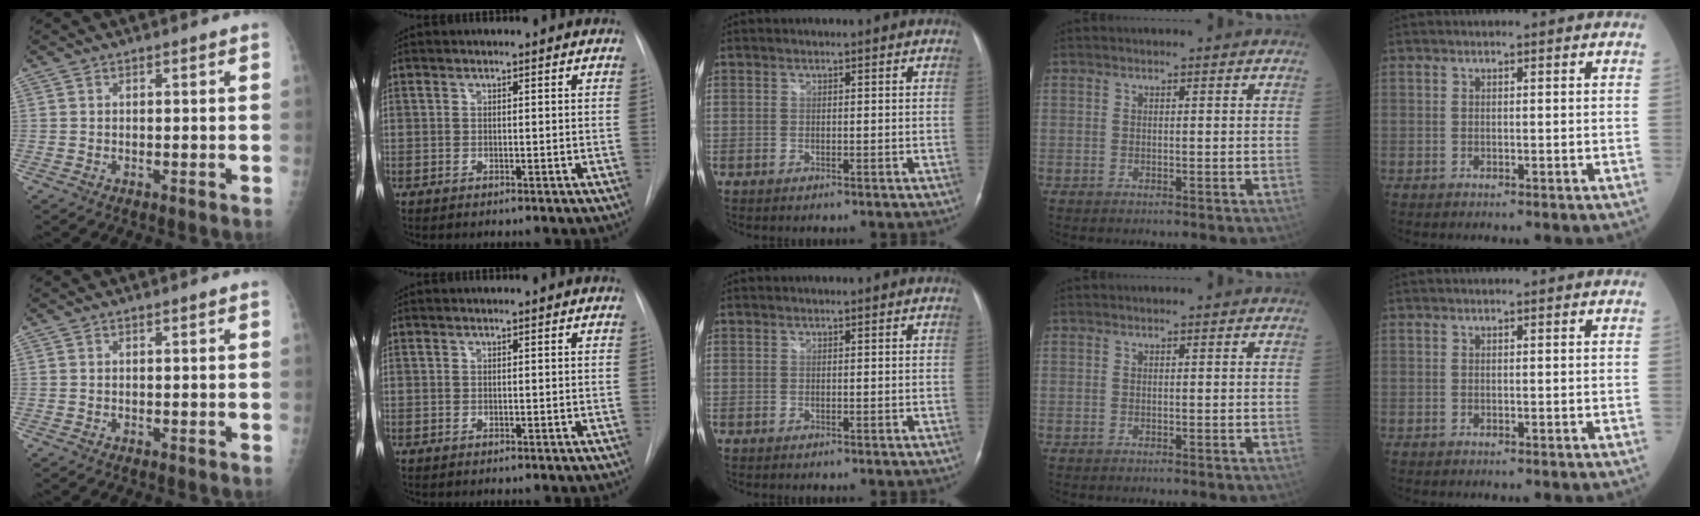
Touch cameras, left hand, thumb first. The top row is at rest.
{}